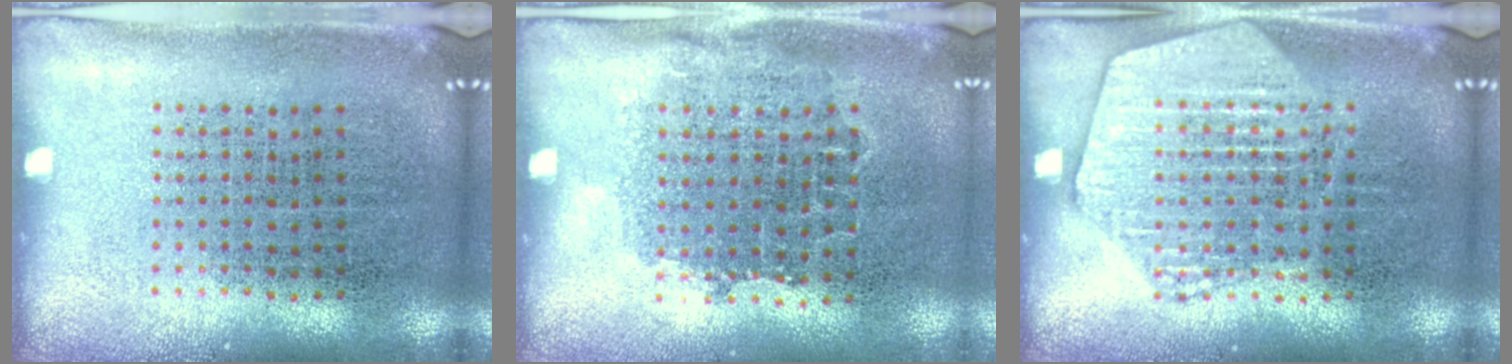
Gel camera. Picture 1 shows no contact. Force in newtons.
{"total": 0.9, "press": 0.8, "slide": 0.5}
{"total": 1.6, "press": 1.6, "slide": 0.2}